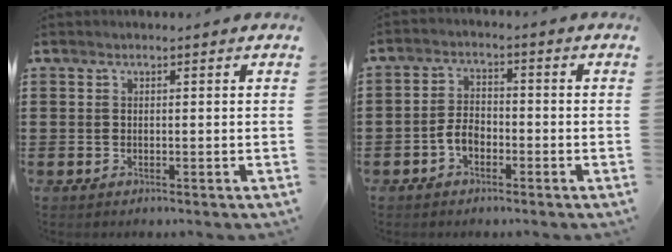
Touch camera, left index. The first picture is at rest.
{"total": 3.5, "force": [-1.7, 2.0, 2.3], "torque": [-0.057, 0.001, -0.037]}